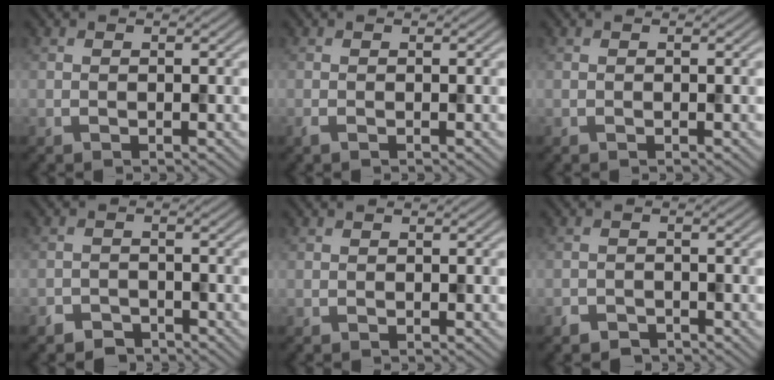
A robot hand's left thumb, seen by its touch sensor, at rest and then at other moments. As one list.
[{"total": 0.7, "force": [-0.4, 0.1, 0.6], "torque": [-0.016, -0.002, -0.007]}, {"total": 0.0}, {"total": 2.4, "force": [-2.0, 1.2, 0.6], "torque": [-0.007, 0.001, -0.043]}, {"total": 0.0}, {"total": 1.8, "force": [-1.4, 0.9, 0.4], "torque": [-0.007, -0.001, -0.031]}]